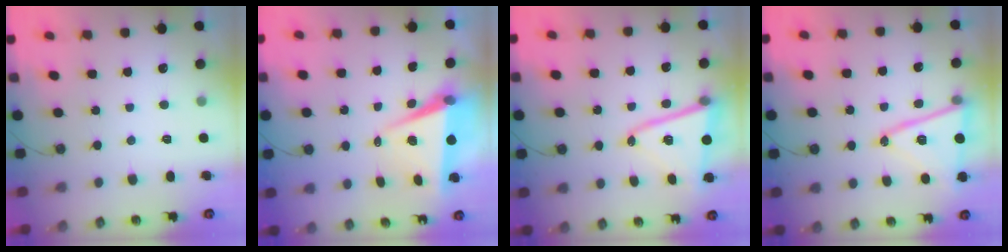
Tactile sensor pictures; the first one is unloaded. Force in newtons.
{"total": 6.8, "press": 5.2, "slide": 4.3}
{"total": 13.8, "press": 13.6, "slide": 2.4}
{"total": 15.7, "press": 15.2, "slide": 3.8}